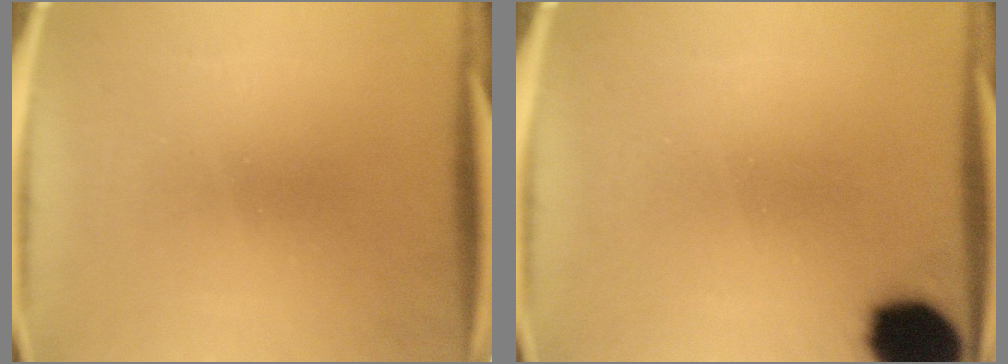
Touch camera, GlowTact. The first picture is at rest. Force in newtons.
{"total": 14.0}